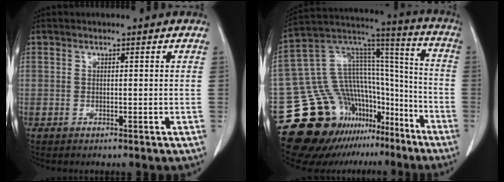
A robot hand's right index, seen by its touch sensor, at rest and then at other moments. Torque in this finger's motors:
{"motor_torque": [-0.14, 0.04, -0.09, -0.06]}